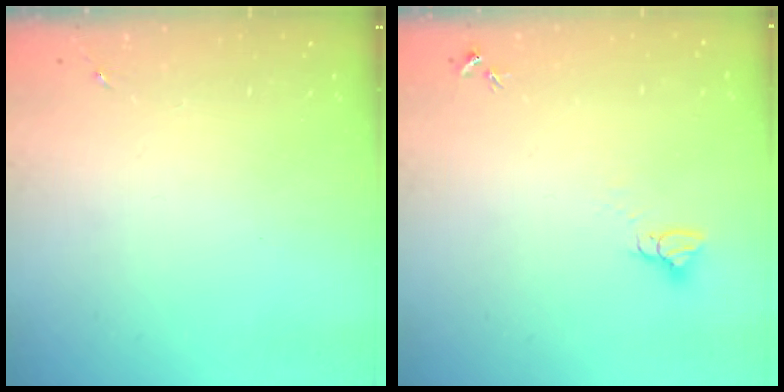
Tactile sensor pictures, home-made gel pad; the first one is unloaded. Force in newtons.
{"total": 3.0, "press": 3.0, "slide": 0.1}